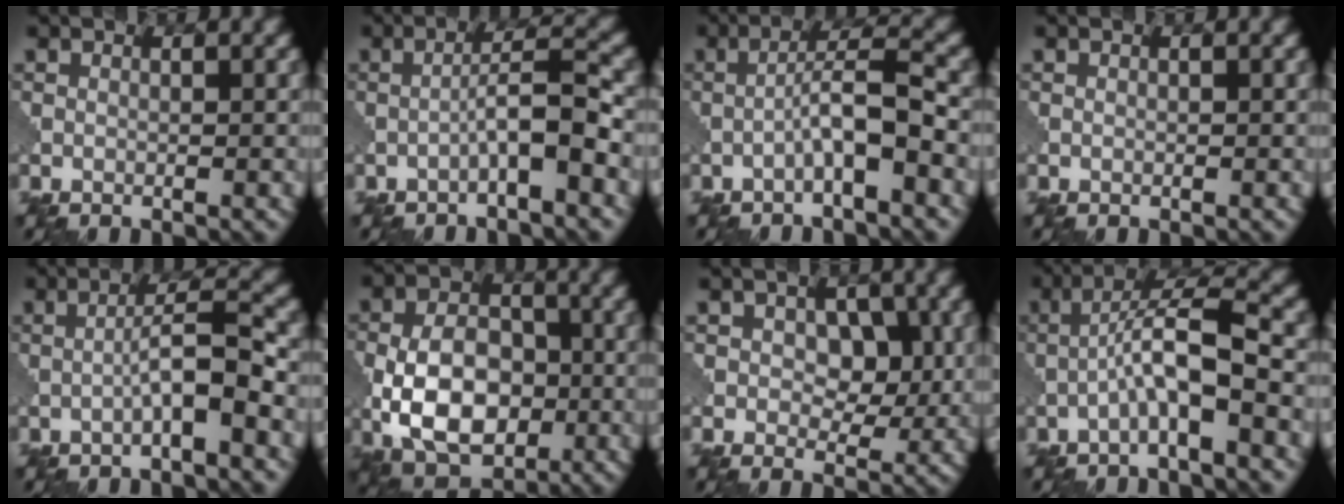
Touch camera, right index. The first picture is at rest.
{"total": 3.8, "force": [-1.6, 0.3, 3.4], "torque": [-0.058, 0.020, -0.035]}
{"total": 4.0, "force": [-1.6, 0.4, 3.6], "torque": [-0.063, 0.020, -0.036]}
{"total": 0.0}
{"total": 3.7, "force": [-1.4, 0.2, 3.4], "torque": [-0.059, 0.019, -0.032]}
{"total": 8.6, "force": [-2.0, 5.4, 6.3], "torque": [-0.114, 0.004, -0.046]}
{"total": 4.3, "force": [0.7, 2.8, 3.2], "torque": [-0.039, -0.006, 0.004]}
{"total": 5.3, "force": [-1.5, 0.8, 5.0], "torque": [-0.092, 0.023, -0.035]}